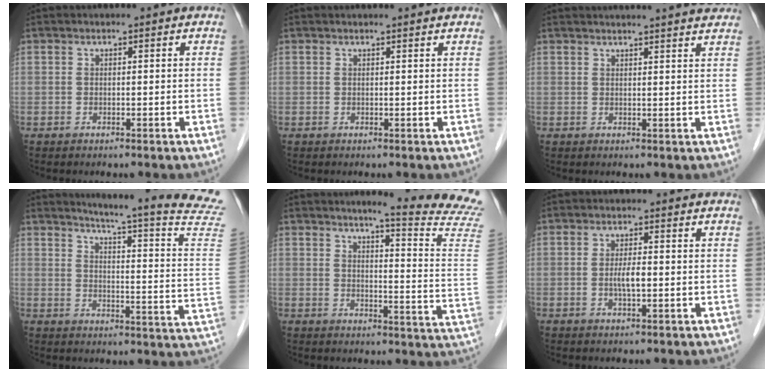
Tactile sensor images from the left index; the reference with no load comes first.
{"total": 2.5, "force": [2.4, -0.3, 0.7], "torque": [-0.013, 0.012, 0.028]}
{"total": 11.9, "force": [11.1, 0.3, 4.2], "torque": [-0.056, 0.011, 0.123]}
{"total": 21.6, "force": [19.3, -1.2, 9.7], "torque": [-0.136, -0.103, 0.221]}
{"total": 16.6, "force": [15.2, -2.1, 6.5], "torque": [-0.087, -0.121, 0.162]}
{"total": 2.6, "force": [-0.4, 0.5, 2.5], "torque": [-0.052, 0.000, -0.007]}